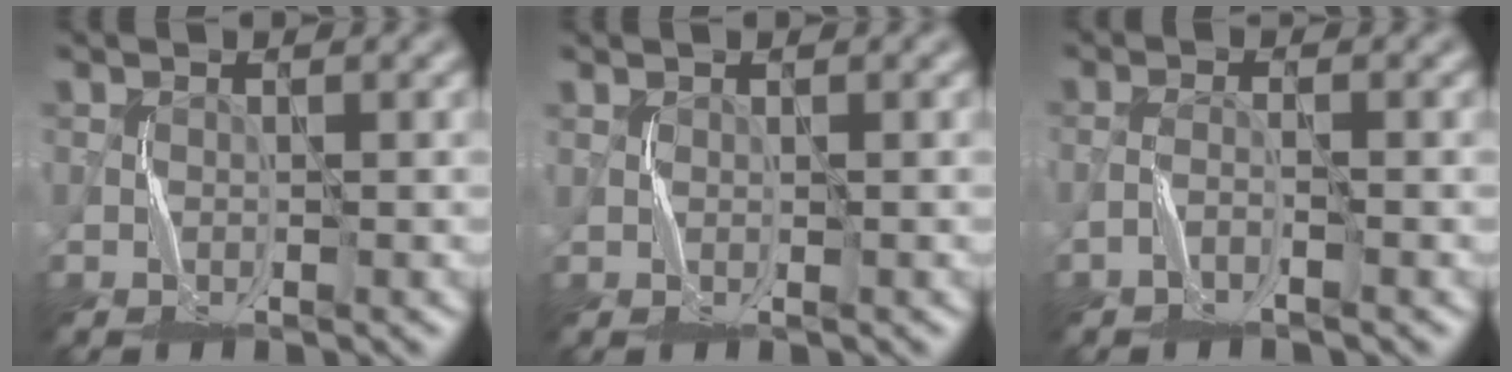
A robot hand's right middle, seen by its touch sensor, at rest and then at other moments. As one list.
[{"total": 0.5, "force": [0.4, 0.1, 0.3], "torque": [-0.006, -0.002, 0.010]}, {"total": 1.0, "force": [-0.9, -0.1, 0.4], "torque": [-0.013, 0.006, -0.023]}]